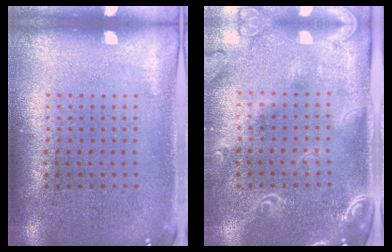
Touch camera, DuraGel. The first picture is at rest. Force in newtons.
{"total": 2.3, "press": 1.9, "slide": 1.2}